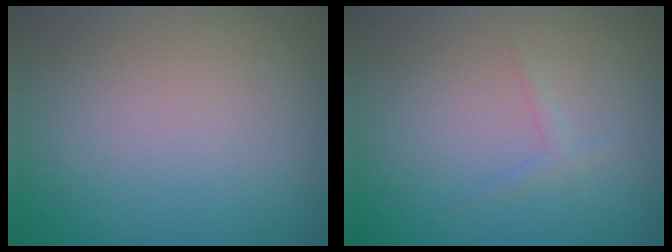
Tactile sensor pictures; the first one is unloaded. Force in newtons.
{"total": 0.8, "press": 0.8, "slide": 0.1}